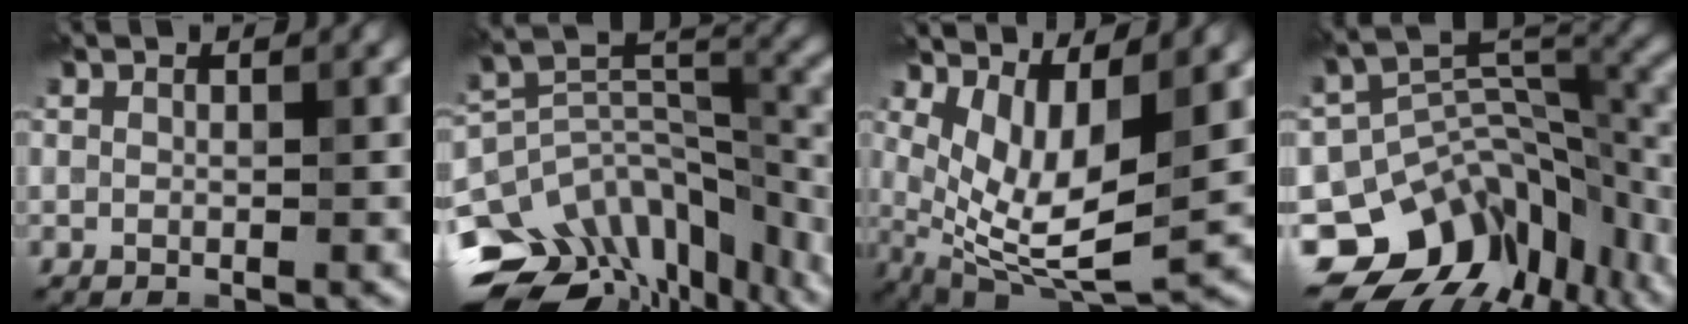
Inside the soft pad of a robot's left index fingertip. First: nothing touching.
{"total": 14.1, "force": [-9.3, 8.1, 6.9], "torque": [-0.139, 0.022, -0.113]}
{"total": 7.6, "force": [1.8, 2.8, 6.8], "torque": [-0.140, -0.016, 0.038]}
{"total": 12.3, "force": [-6.7, 8.2, 6.3], "torque": [-0.119, -0.010, -0.092]}